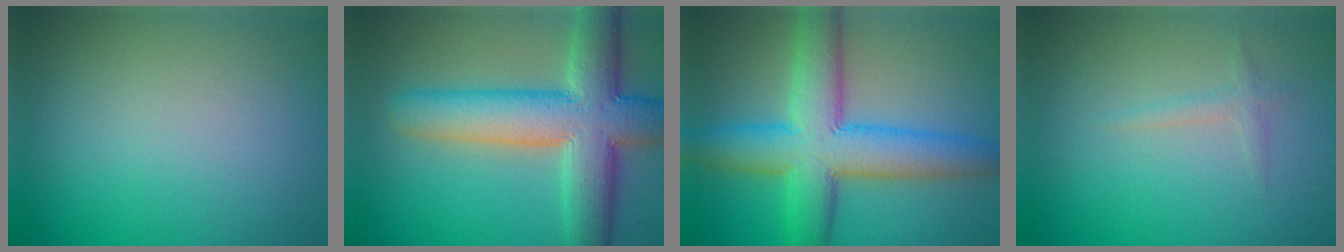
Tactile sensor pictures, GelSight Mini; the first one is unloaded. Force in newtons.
{"total": 10.0, "press": 10.0, "slide": 0.6}
{"total": 9.6, "press": 9.5, "slide": 0.2}
{"total": 1.0, "press": 1.0, "slide": 0.0}